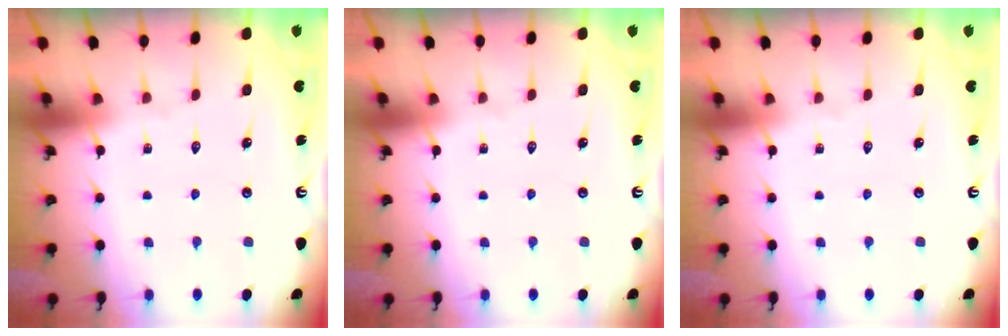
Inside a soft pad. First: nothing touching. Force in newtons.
{"total": 0.0}
{"total": 0.0}